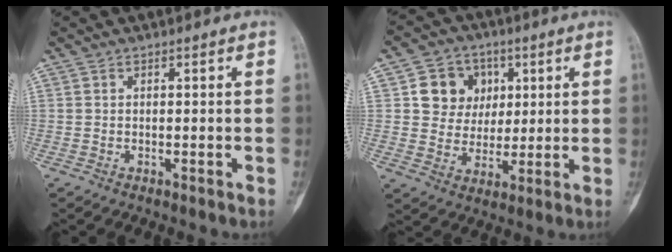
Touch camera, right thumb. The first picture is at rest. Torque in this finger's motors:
{"motor_torque": [1.09, 1.25, 0.11, -0.12, 0.00]}